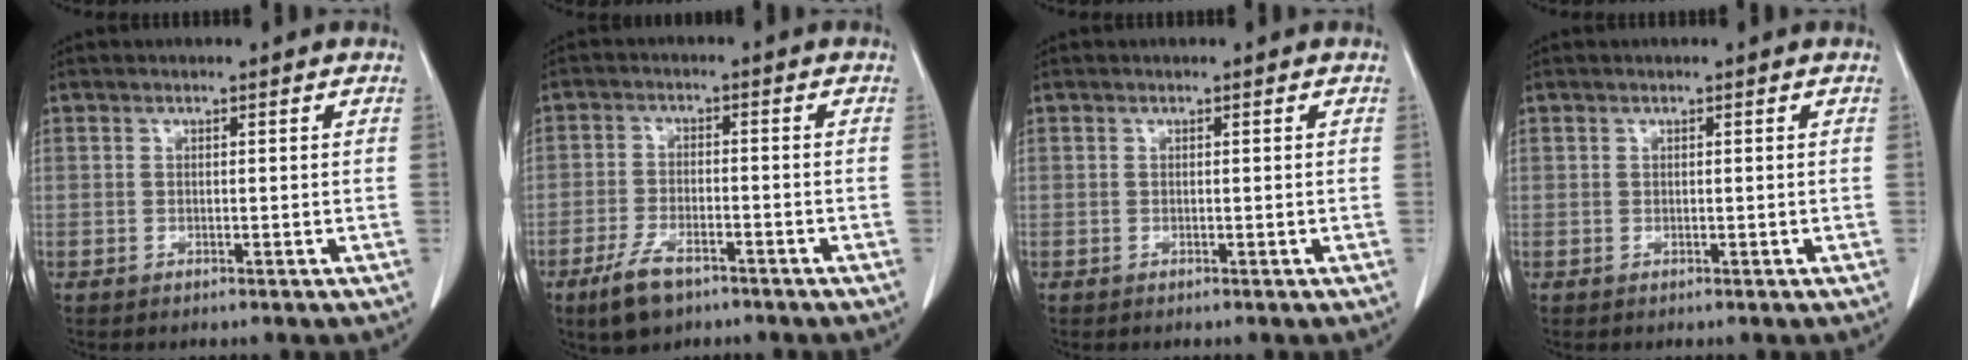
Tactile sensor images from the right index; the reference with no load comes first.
{"total": 6.4, "force": [-4.3, 2.5, 4.0], "torque": [-0.086, -0.007, -0.073]}
{"total": 0.0}
{"total": 0.0}